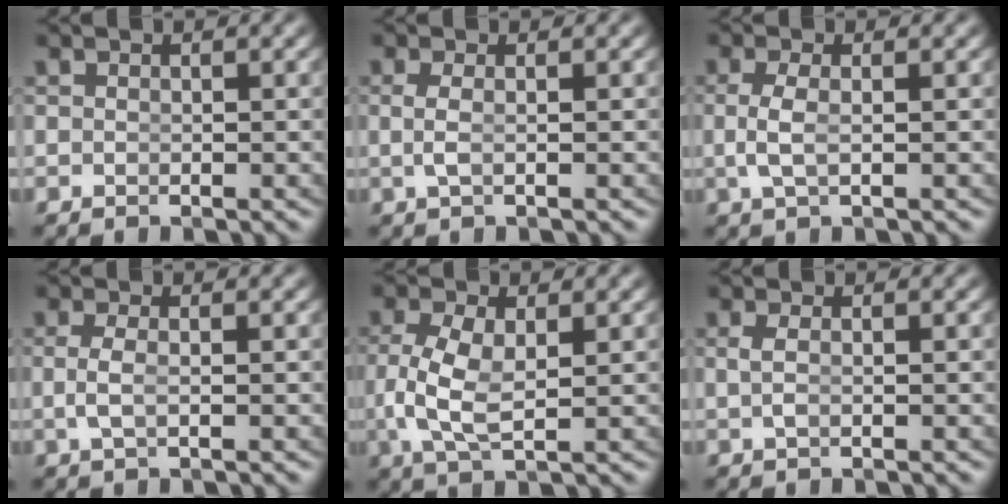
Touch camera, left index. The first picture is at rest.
{"total": 1.3, "force": [-0.2, -0.4, 1.2], "torque": [-0.031, -0.013, 0.006]}
{"total": 1.9, "force": [-0.2, 0.3, 1.9], "torque": [-0.051, -0.012, 0.005]}
{"total": 1.5, "force": [-0.4, -0.1, 1.5], "torque": [-0.041, -0.014, 0.003]}
{"total": 4.8, "force": [-0.2, 2.7, 4.0], "torque": [-0.106, -0.022, 0.012]}
{"total": 1.0, "force": [-0.2, -0.4, 0.9], "torque": [-0.025, -0.010, 0.005]}